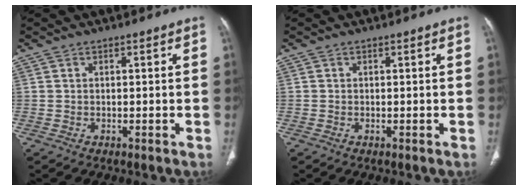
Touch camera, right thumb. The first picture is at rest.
{"total": 0.0}